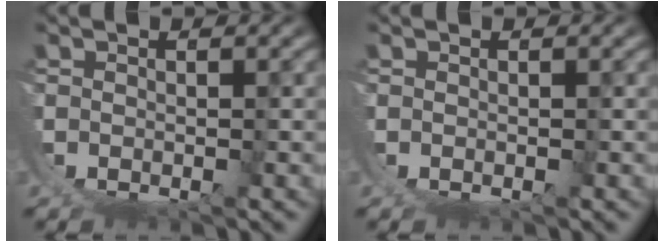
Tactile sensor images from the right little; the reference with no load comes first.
{"total": 0.0}